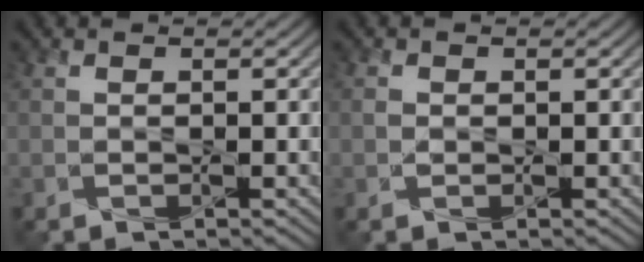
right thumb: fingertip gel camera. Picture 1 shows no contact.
{"total": 0.8, "force": [0.0, 0.7, 0.4], "torque": [-0.010, -0.002, -0.002]}